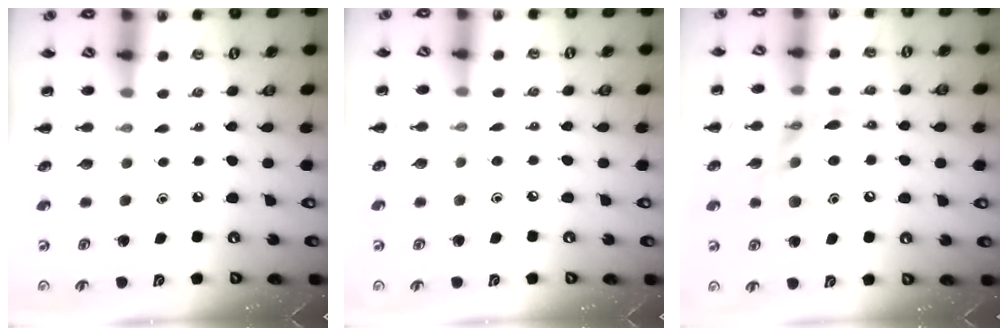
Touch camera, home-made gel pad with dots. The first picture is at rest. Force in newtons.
{"total": 2.4, "press": 2.3, "slide": 0.8}
{"total": 12.9, "press": 12.4, "slide": 3.5}